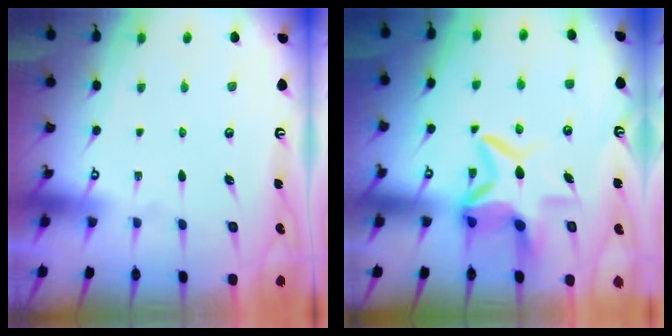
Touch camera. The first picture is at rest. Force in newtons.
{"total": 9.1, "press": 9.0, "slide": 1.1}